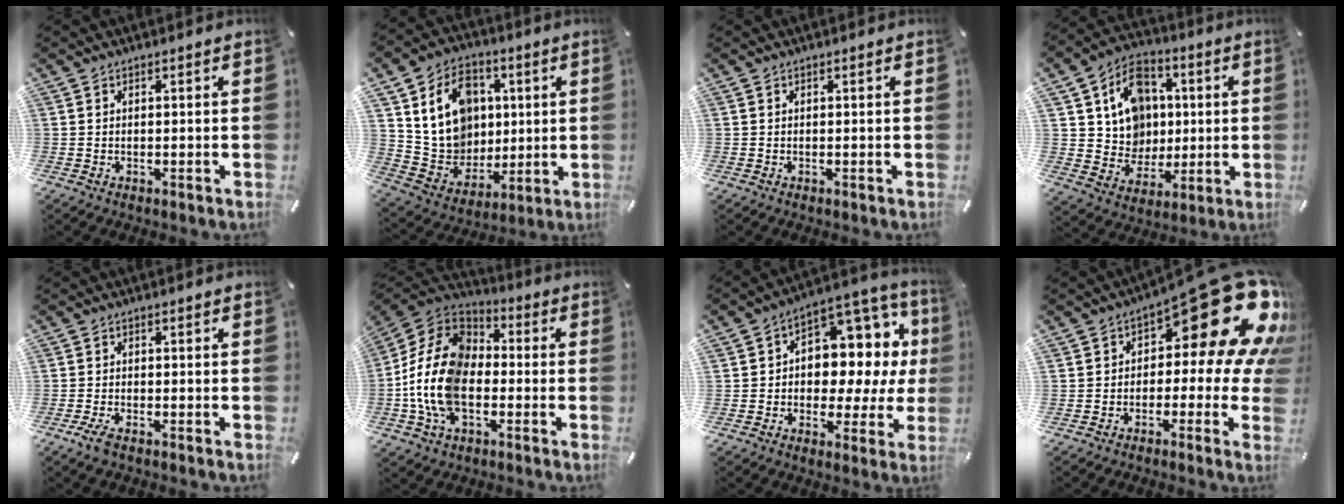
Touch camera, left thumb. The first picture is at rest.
{"total": 16.4, "force": [4.2, 14.1, 7.3], "torque": [-0.124, -0.004, 0.090]}
{"total": 0.0}
{"total": 13.6, "force": [2.3, 12.6, 4.7], "torque": [-0.080, -0.001, 0.055]}
{"total": 2.8, "force": [-1.8, 0.9, 1.9], "torque": [-0.043, 0.002, -0.036]}
{"total": 16.9, "force": [-4.3, 11.9, 11.2], "torque": [-0.258, 0.028, -0.086]}
{"total": 11.3, "force": [1.5, 9.0, 6.7], "torque": [-0.078, -0.031, 0.032]}
{"total": 25.4, "force": [10.5, 10.6, 20.5], "torque": [-0.253, -0.077, 0.180]}